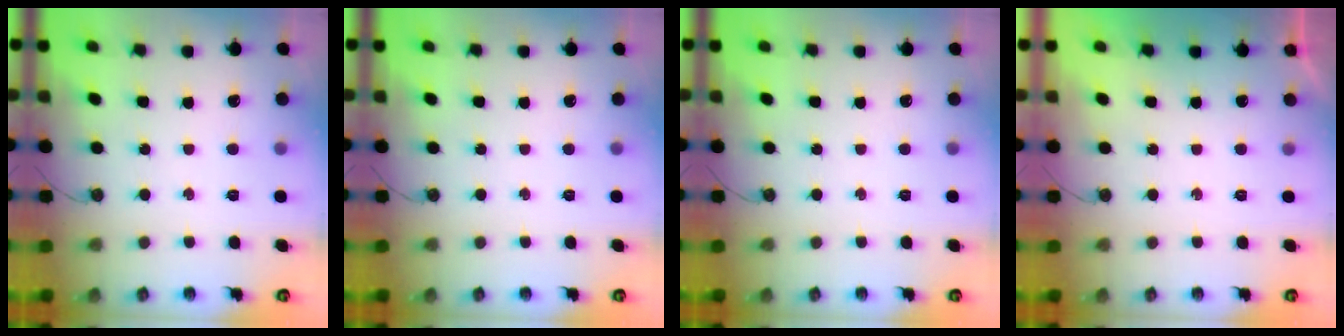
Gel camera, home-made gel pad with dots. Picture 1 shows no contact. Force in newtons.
{"total": 0.0}
{"total": 0.0}
{"total": 0.0}